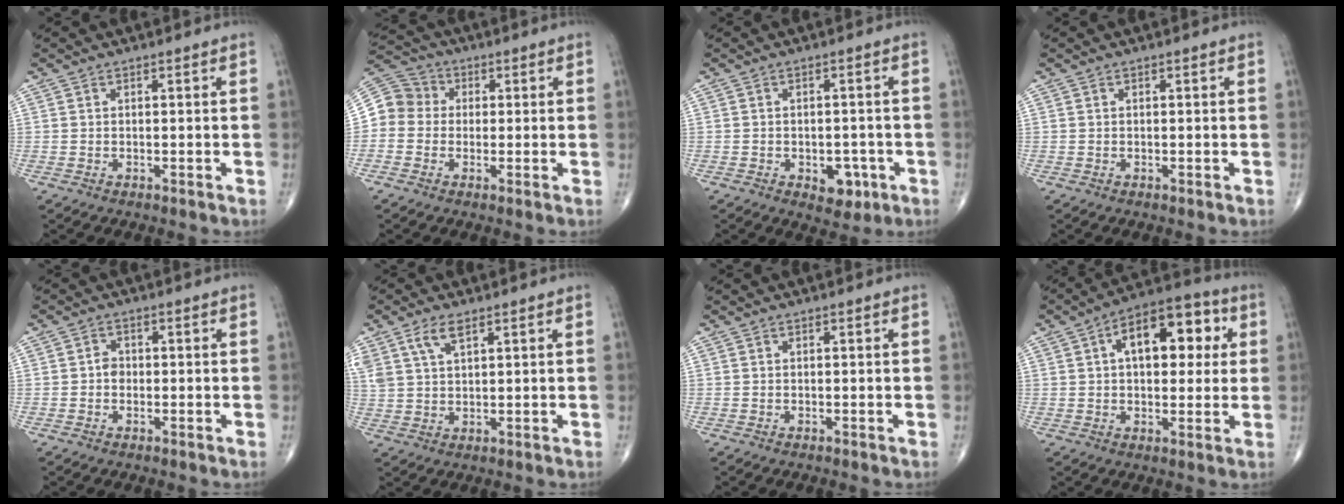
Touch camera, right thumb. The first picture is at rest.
{"total": 7.6, "force": [-0.1, 7.1, 2.5], "torque": [-0.025, 0.025, -0.014]}
{"total": 5.2, "force": [-2.0, 3.3, 3.5], "torque": [-0.023, 0.008, -0.019]}
{"total": 0.0}
{"total": 1.8, "force": [-0.3, 1.5, 0.9], "torque": [-0.003, 0.007, -0.008]}
{"total": 5.8, "force": [3.4, 2.5, 3.9], "torque": [-0.080, -0.004, 0.072]}
{"total": 0.0}
{"total": 15.3, "force": [3.9, 8.3, 12.3], "torque": [-0.142, 0.021, 0.051]}